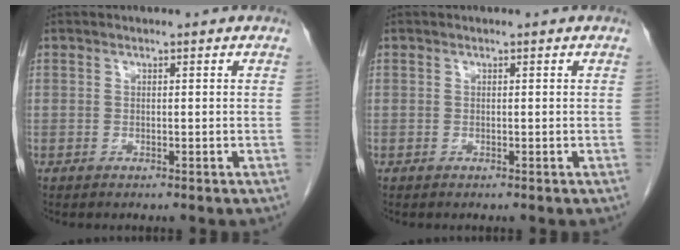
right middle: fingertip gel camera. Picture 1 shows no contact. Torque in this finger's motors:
{"motor_torque": [-0.05, -0.05, 0.00, -0.01]}